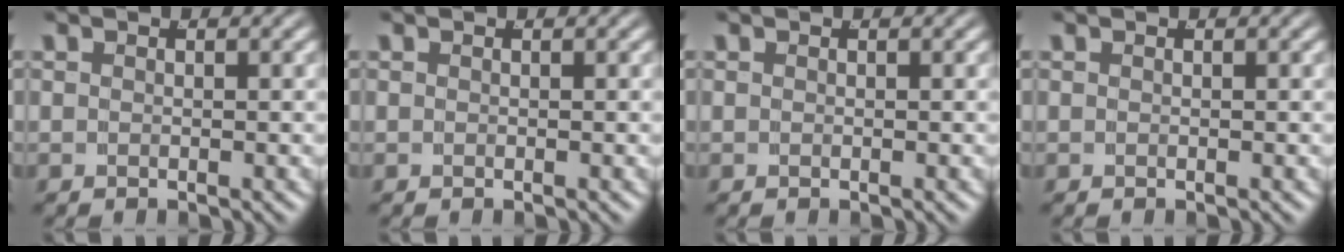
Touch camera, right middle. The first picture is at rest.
{"total": 0.0}
{"total": 0.0}
{"total": 0.0}